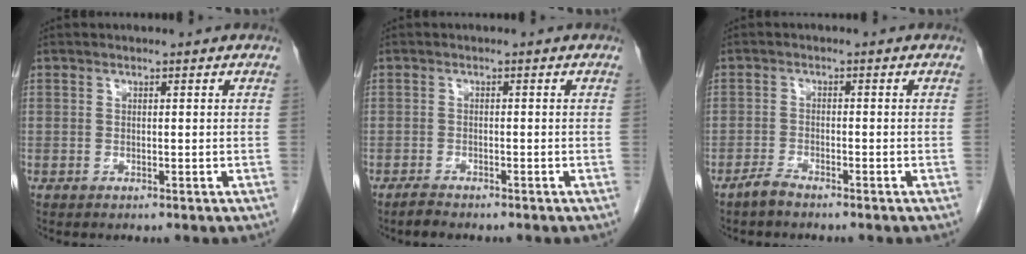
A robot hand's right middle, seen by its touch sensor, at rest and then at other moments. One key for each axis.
{"total": 1.7, "fx": -1.5, "fy": 0.3, "fz": 0.7, "tx": -0.024, "ty": -0.004, "tz": -0.026}
{"total": 1.9, "fx": -1.8, "fy": 0.2, "fz": 0.8, "tx": -0.020, "ty": -0.002, "tz": -0.035}